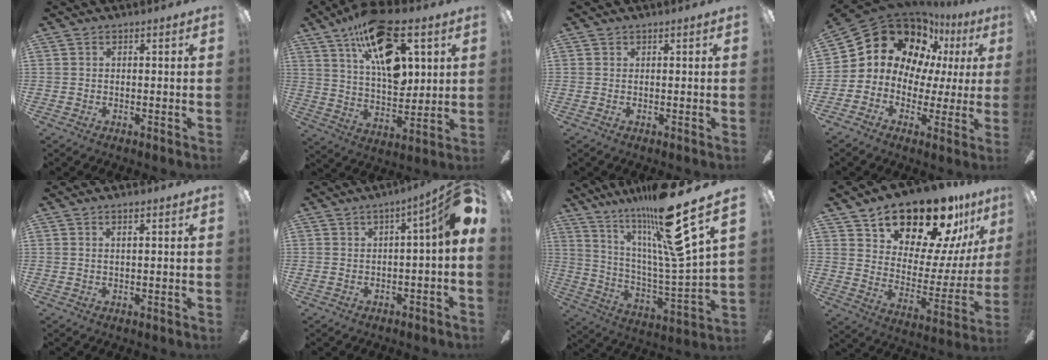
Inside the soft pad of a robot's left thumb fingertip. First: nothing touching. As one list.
[{"total": 20.5, "force": [10.6, 9.4, 14.8], "torque": [-0.246, -0.043, 0.178]}, {"total": 0.0}, {"total": 16.2, "force": [8.6, 11.3, 7.7], "torque": [-0.156, -0.052, 0.163]}, {"total": 1.4, "force": [0.6, 0.1, 1.3], "torque": [-0.027, 0.000, 0.010]}, {"total": 7.1, "force": [1.4, 1.1, 6.9], "torque": [-0.099, -0.007, 0.024]}, {"total": 25.0, "force": [17.1, 3.8, 17.9], "torque": [-0.292, -0.095, 0.262]}, {"total": 20.7, "force": [17.1, 7.9, 8.5], "torque": [-0.132, -0.129, 0.294]}]